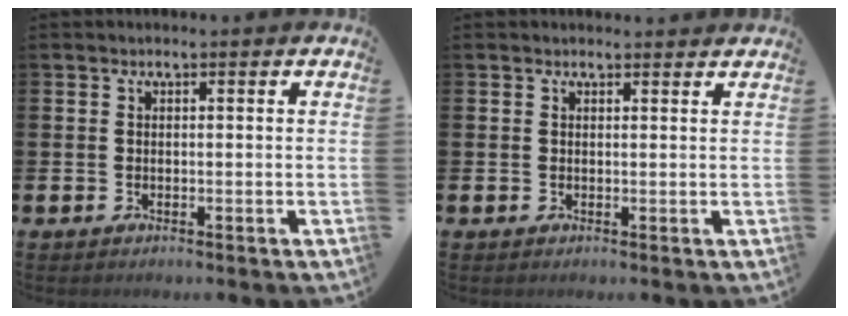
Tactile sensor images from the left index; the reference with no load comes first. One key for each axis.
{"total": 0.8, "fx": 0.8, "fy": 0.2, "fz": 0.1, "tx": 0.010, "ty": -0.003, "tz": 0.012}